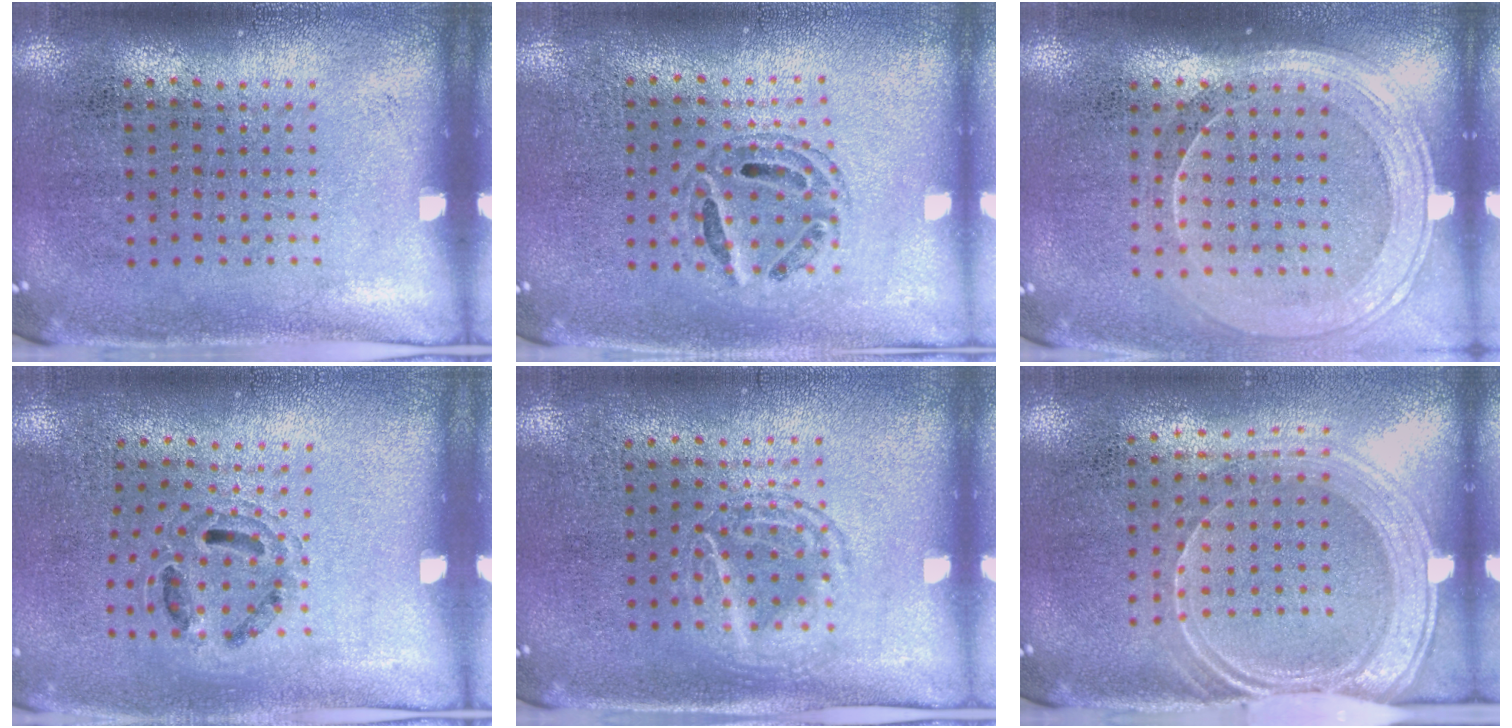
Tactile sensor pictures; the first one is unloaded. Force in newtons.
{"total": 0.8, "press": 0.8, "slide": 0.1}
{"total": 1.8, "press": 1.7, "slide": 0.8}
{"total": 0.9, "press": 0.8, "slide": 0.2}
{"total": 1.3, "press": 1.2, "slide": 0.5}
{"total": 1.9, "press": 1.7, "slide": 0.9}